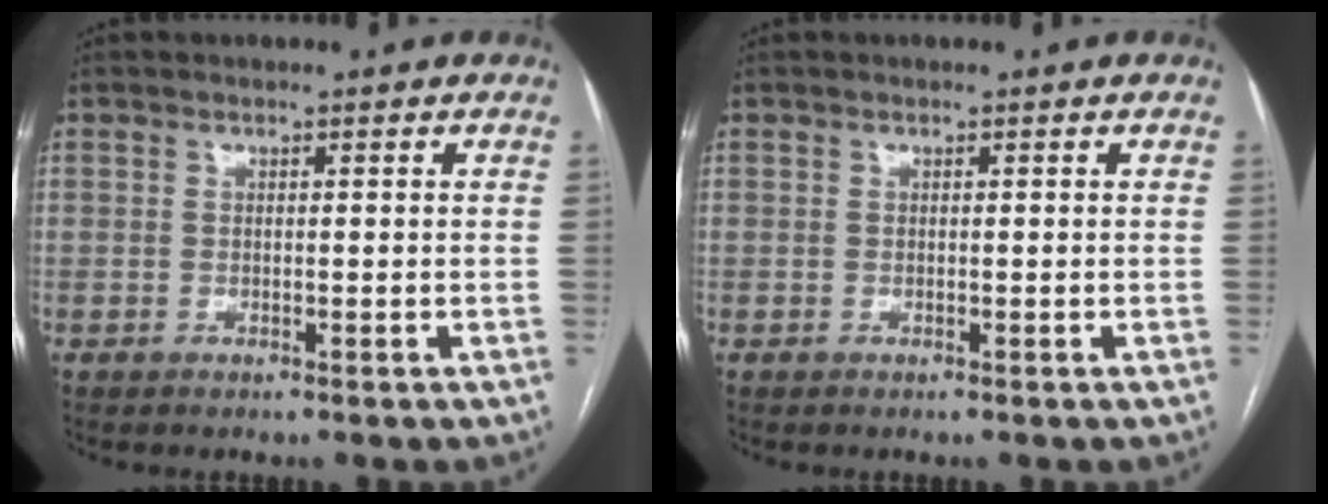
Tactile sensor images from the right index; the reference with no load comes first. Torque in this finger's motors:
{"motor_torque": [0.04, 0.04, 0.00, 0.00]}